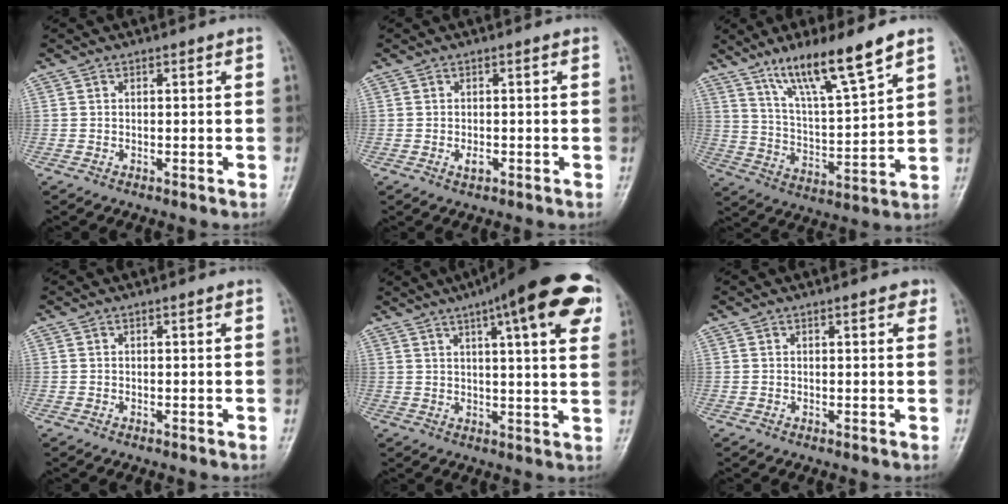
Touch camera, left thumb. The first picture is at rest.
{"total": 1.6, "force": [-0.4, 0.7, 1.4], "torque": [-0.019, 0.001, -0.004]}
{"total": 14.1, "force": [9.6, 1.7, 10.1], "torque": [-0.176, -0.051, 0.182]}
{"total": 0.0}
{"total": 20.5, "force": [10.2, 4.6, 17.1], "torque": [-0.225, -0.002, 0.131]}
{"total": 1.8, "force": [1.1, 0.7, 1.2], "torque": [-0.009, -0.002, 0.010]}